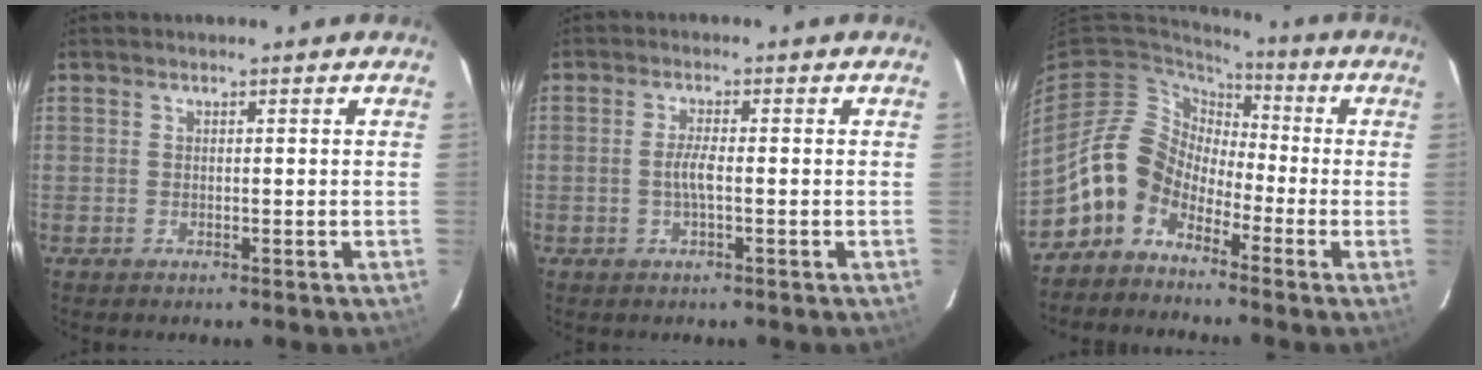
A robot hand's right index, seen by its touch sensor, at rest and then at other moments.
{"total": 2.7, "force": [-0.6, 0.2, 2.6], "torque": [-0.052, 0.001, -0.012]}
{"total": 10.2, "force": [-5.8, 7.7, 3.5], "torque": [-0.070, 0.034, -0.126]}